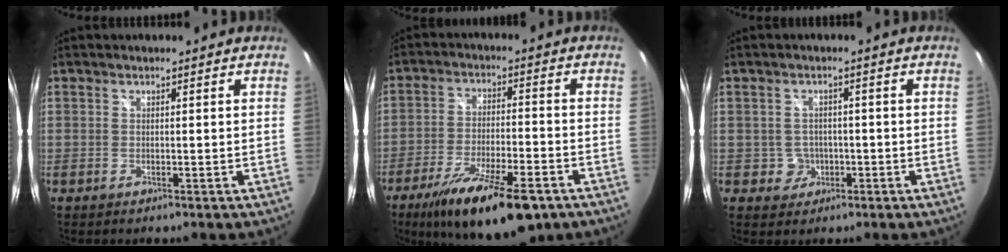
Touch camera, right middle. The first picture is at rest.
{"total": 17.7, "force": [-11.5, 5.3, 12.4], "torque": [-0.225, -0.036, -0.183]}
{"total": 3.5, "force": [-1.0, 3.4, 0.2], "torque": [-0.008, 0.010, -0.010]}